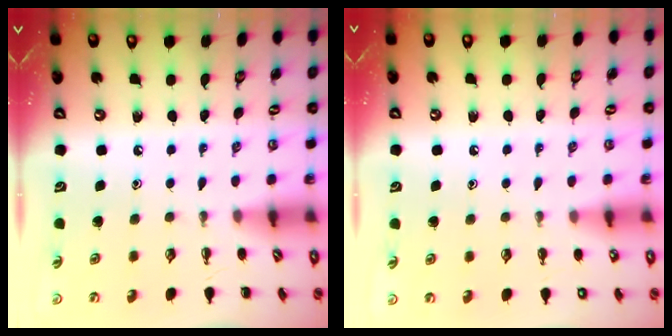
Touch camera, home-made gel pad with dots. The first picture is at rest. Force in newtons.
{"total": 2.6, "press": 2.1, "slide": 1.6}